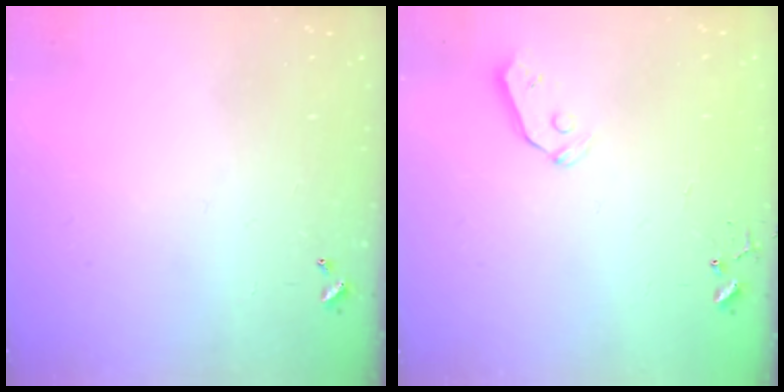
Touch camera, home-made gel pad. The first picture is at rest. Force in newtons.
{"total": 4.9, "press": 4.8, "slide": 0.8}